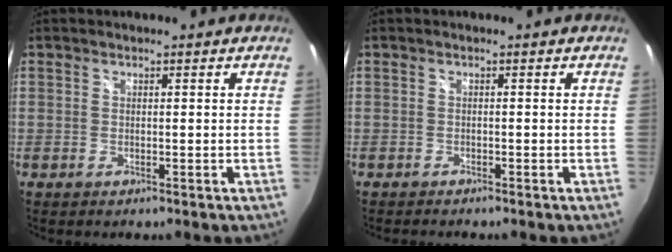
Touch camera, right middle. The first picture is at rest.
{"total": 1.2, "force": [-1.2, 0.2, 0.4], "torque": [-0.010, -0.010, -0.020]}